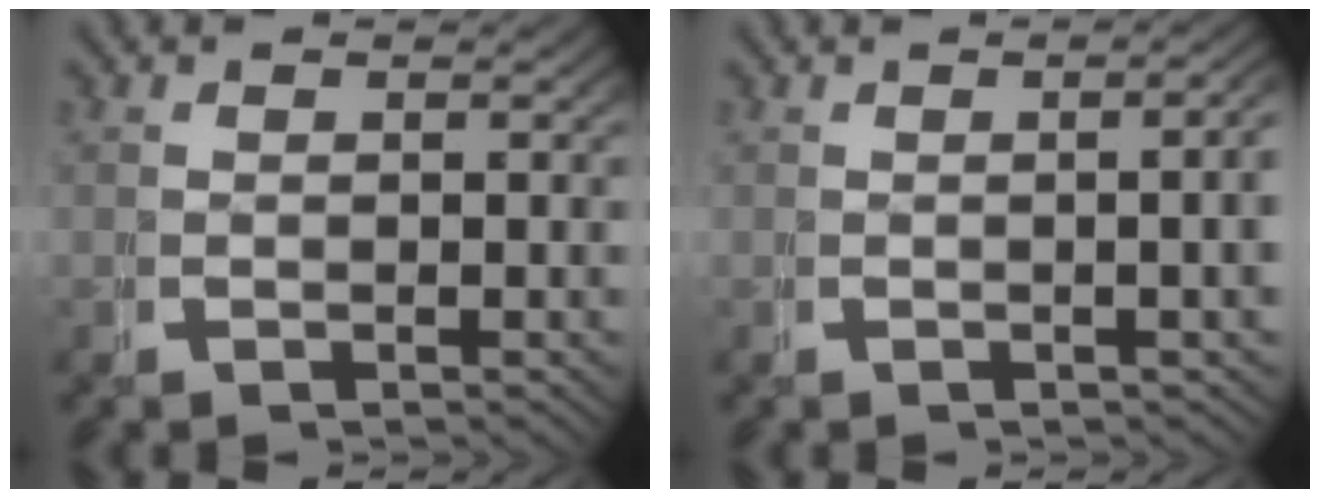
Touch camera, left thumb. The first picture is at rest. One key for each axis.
{"total": 3.7, "fx": 0.1, "fy": 1.1, "fz": 3.6, "tx": -0.038, "ty": 0.013, "tz": -0.004}